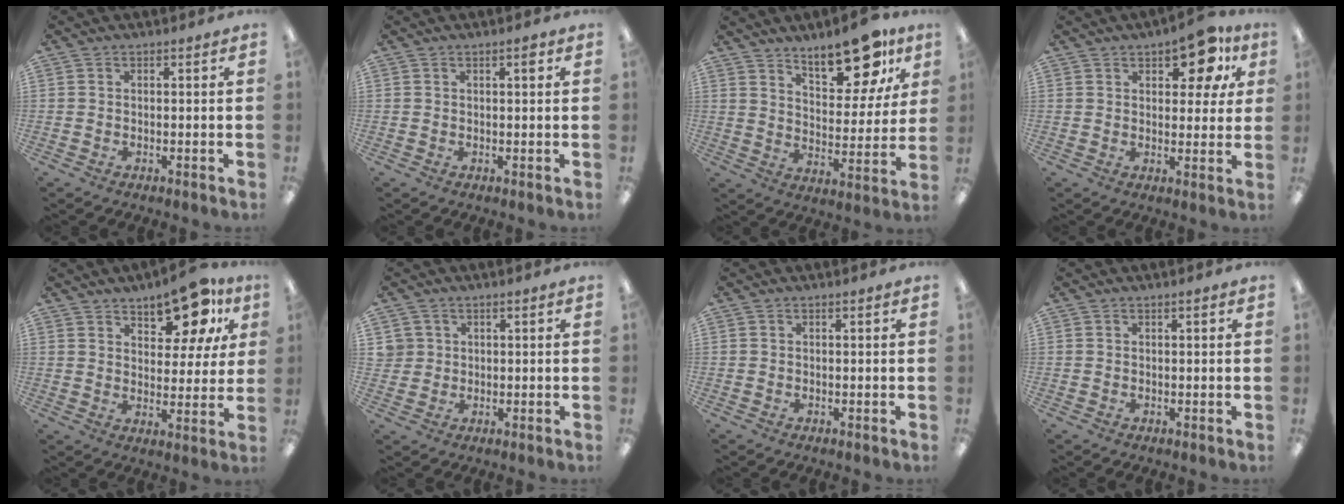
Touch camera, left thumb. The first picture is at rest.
{"total": 1.6, "force": [0.8, 0.4, 1.3], "torque": [-0.019, 0.000, 0.011]}
{"total": 16.2, "force": [11.6, 6.6, 9.2], "torque": [-0.114, -0.070, 0.194]}
{"total": 10.3, "force": [5.6, 5.1, 7.0], "torque": [-0.074, -0.022, 0.091]}
{"total": 13.1, "force": [9.0, 5.9, 7.4], "torque": [-0.090, -0.049, 0.154]}
{"total": 3.1, "force": [1.0, 2.9, 0.0], "torque": [-0.011, 0.006, 0.019]}
{"total": 0.0}
{"total": 0.6, "force": [0.4, 0.1, 0.5], "torque": [-0.010, 0.001, 0.006]}